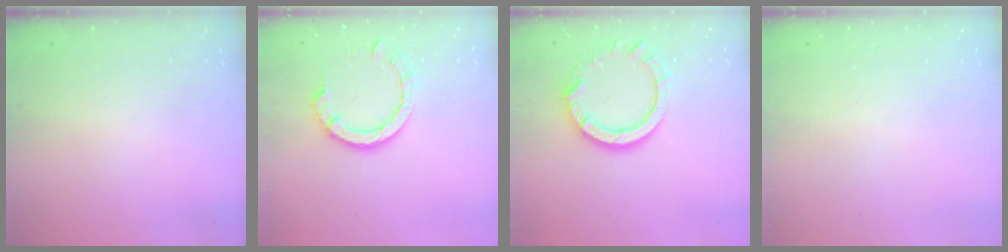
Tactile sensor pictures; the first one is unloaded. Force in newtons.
{"total": 8.5, "press": 8.4, "slide": 1.0}
{"total": 10.5, "press": 10.4, "slide": 1.0}
{"total": 0.0}